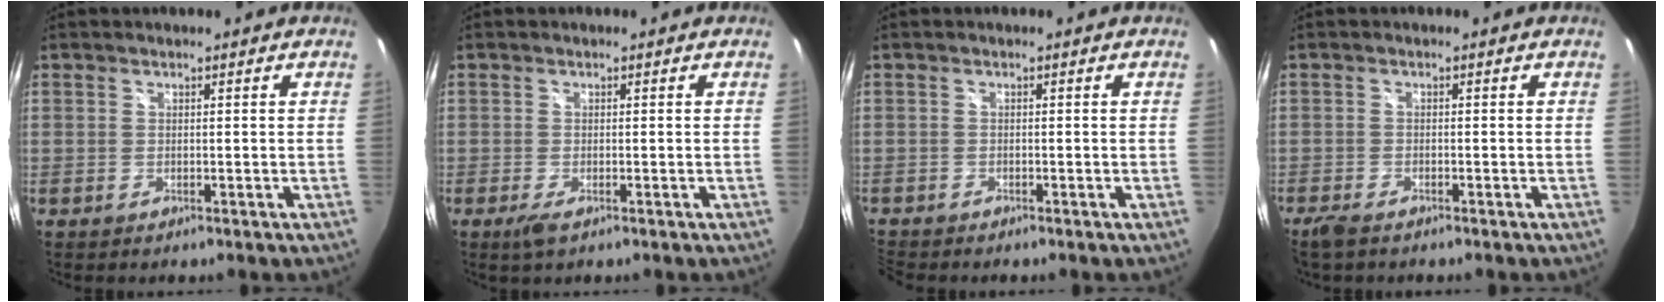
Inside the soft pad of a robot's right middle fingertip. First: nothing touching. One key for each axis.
{"total": 2.2, "fx": -1.2, "fy": 0.5, "fz": 1.8, "tx": -0.034, "ty": -0.009, "tz": -0.019}
{"total": 2.5, "fx": -2.4, "fy": 0.4, "fz": 0.4, "tx": -0.018, "ty": -0.016, "tz": -0.051}
{"total": 3.1, "fx": -2.5, "fy": 1.0, "fz": 1.6, "tx": -0.042, "ty": -0.011, "tz": -0.050}